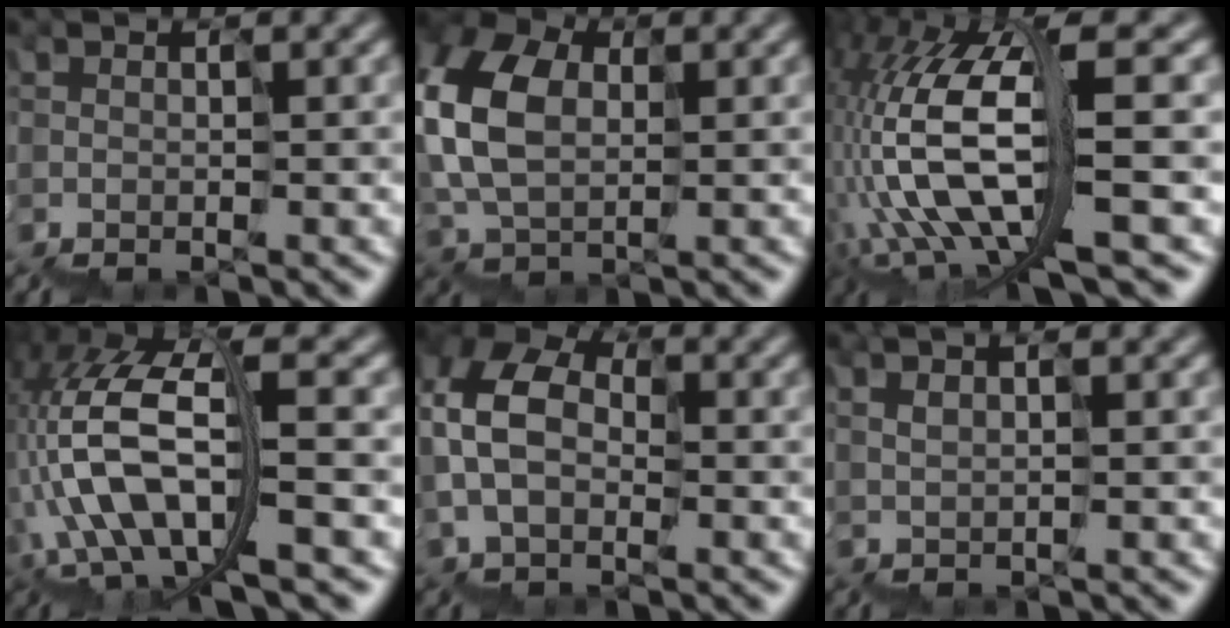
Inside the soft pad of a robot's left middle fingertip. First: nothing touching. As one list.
[{"total": 6.2, "force": [1.5, 4.6, 3.9], "torque": [-0.139, 0.029, 0.020]}, {"total": 10.8, "force": [-1.8, 3.3, 10.1], "torque": [-0.243, 0.022, -0.026]}, {"total": 9.3, "force": [-2.5, 3.8, 8.0], "torque": [-0.190, 0.023, -0.050]}, {"total": 5.6, "force": [0.6, 4.1, 3.7], "torque": [-0.109, 0.032, 0.012]}, {"total": 1.2, "force": [1.1, 0.2, 0.5], "torque": [-0.009, 0.025, 0.023]}]